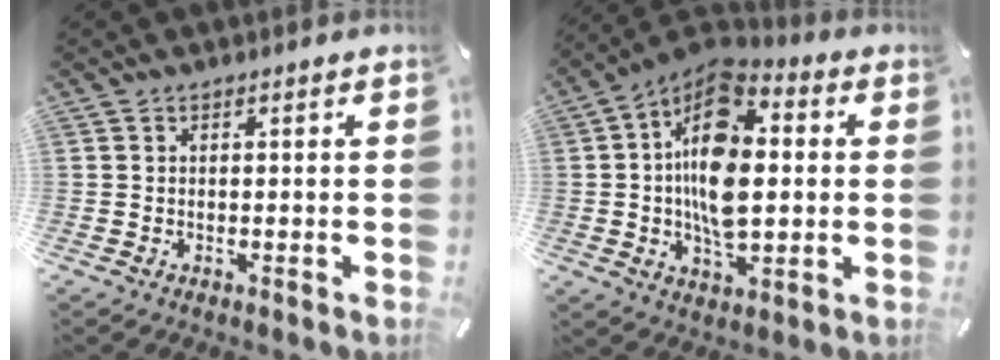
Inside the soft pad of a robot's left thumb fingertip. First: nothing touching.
{"total": 17.0, "force": [0.8, 10.1, 13.7], "torque": [-0.281, -0.001, 0.009]}